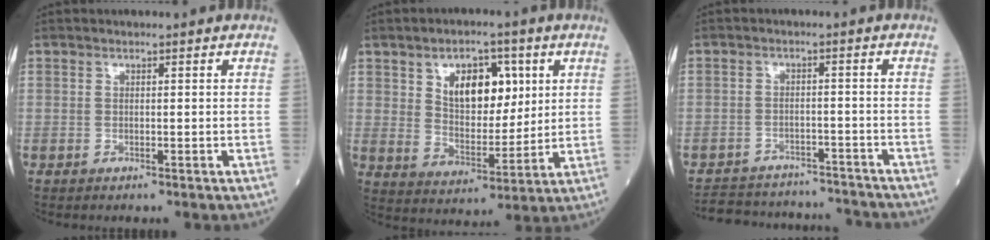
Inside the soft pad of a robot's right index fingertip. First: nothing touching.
{"total": 10.1, "force": [3.8, 5.4, 7.7], "torque": [-0.123, 0.010, 0.069]}
{"total": 13.7, "force": [-13.0, 3.5, 2.4], "torque": [-0.044, 0.019, -0.174]}